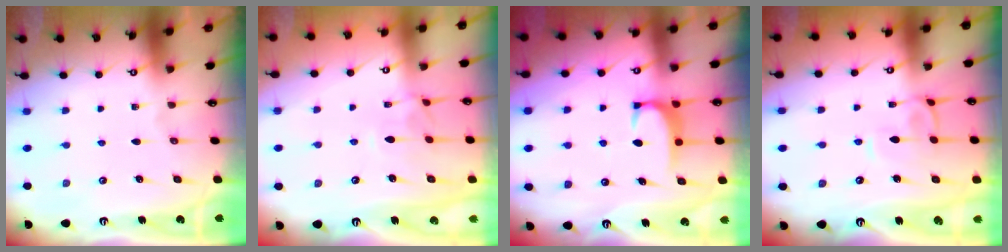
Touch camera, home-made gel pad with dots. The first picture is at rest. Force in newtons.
{"total": 2.1, "press": 2.0, "slide": 0.7}
{"total": 1.8, "press": 1.7, "slide": 0.5}
{"total": 1.9, "press": 1.8, "slide": 0.7}